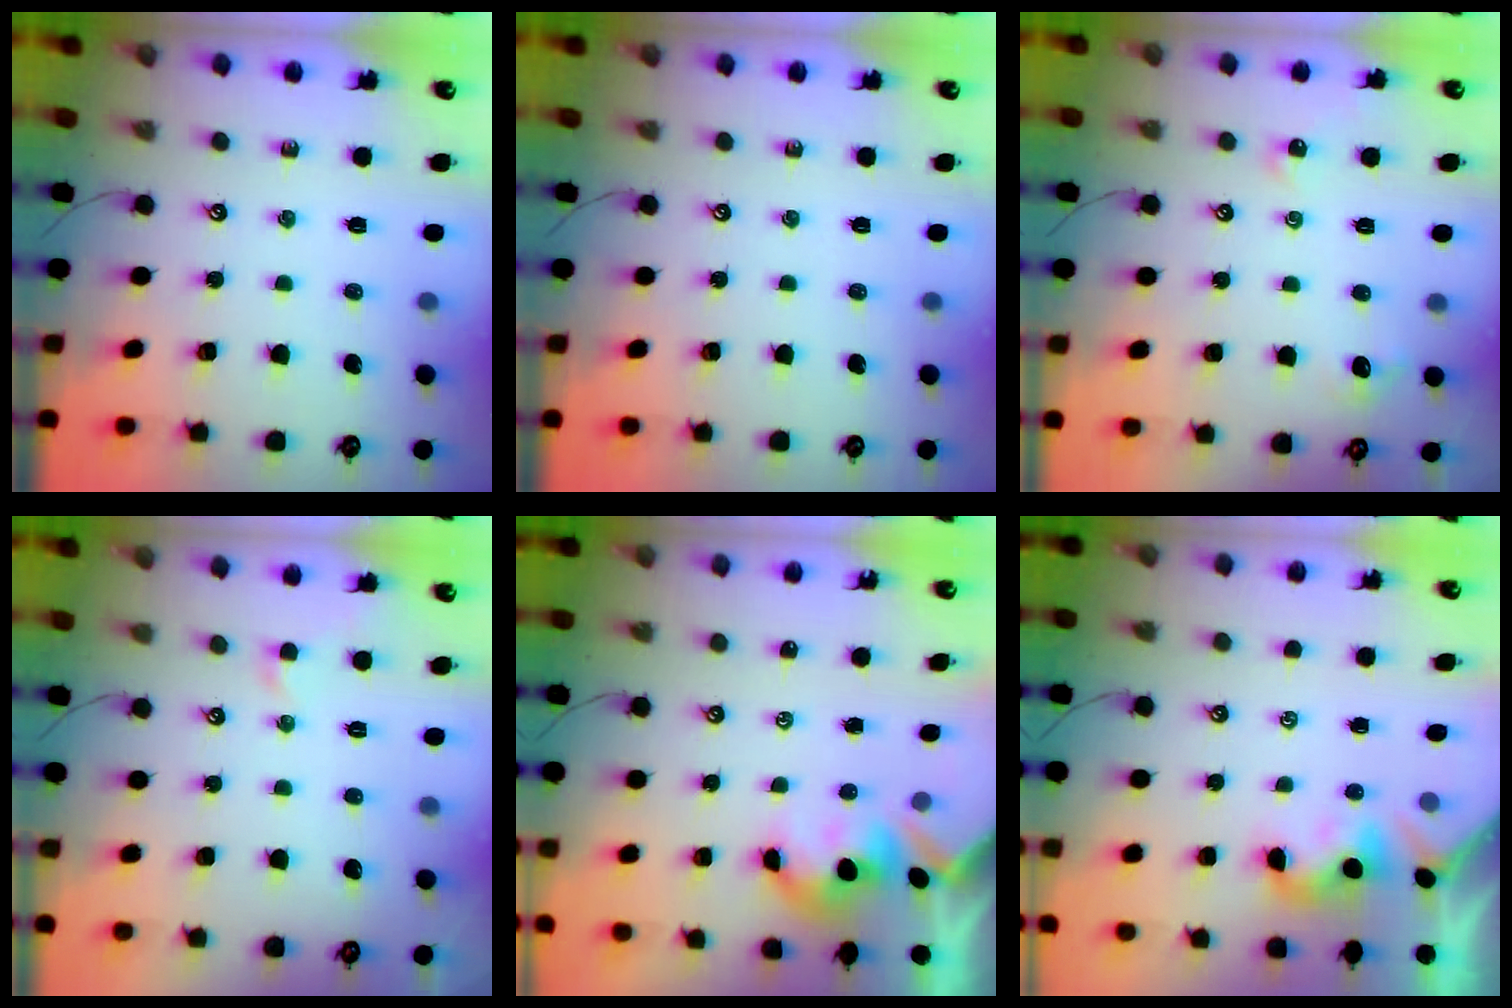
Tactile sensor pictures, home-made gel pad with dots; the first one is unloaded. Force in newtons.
{"total": 0.0}
{"total": 2.7, "press": 2.6, "slide": 0.5}
{"total": 0.8, "press": 0.7, "slide": 0.5}
{"total": 2.4, "press": 2.3, "slide": 0.3}
{"total": 2.0, "press": 2.0, "slide": 0.5}